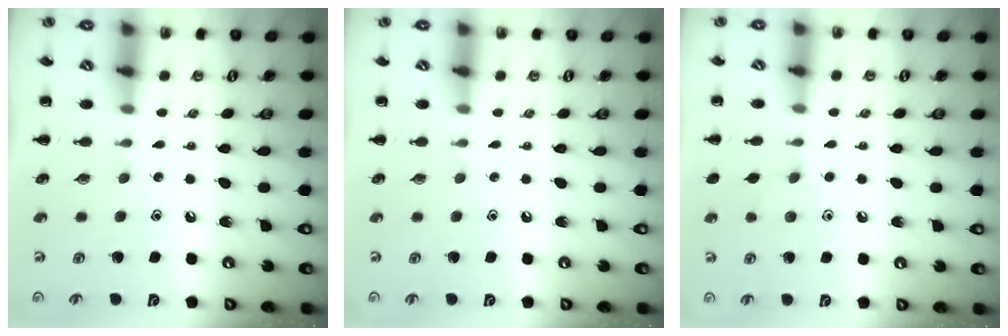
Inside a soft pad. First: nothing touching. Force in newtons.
{"total": 0.0}
{"total": 4.2, "press": 4.0, "slide": 1.3}